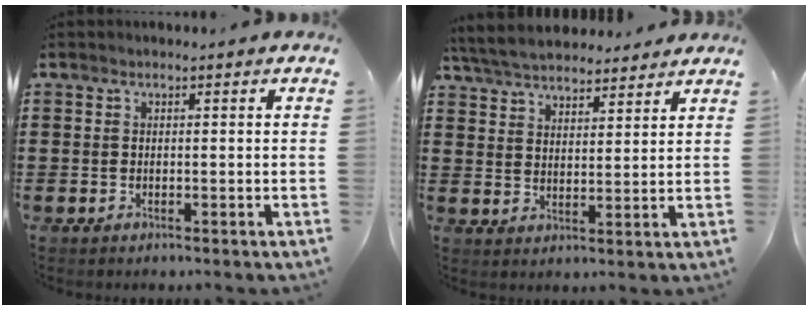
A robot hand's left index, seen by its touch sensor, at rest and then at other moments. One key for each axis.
{"total": 5.6, "fx": 5.3, "fy": 1.2, "fz": 1.3, "tx": -0.047, "ty": -0.015, "tz": 0.097}